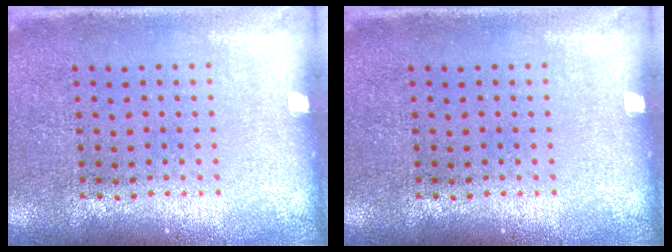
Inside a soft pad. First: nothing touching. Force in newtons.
{"total": 0.0}